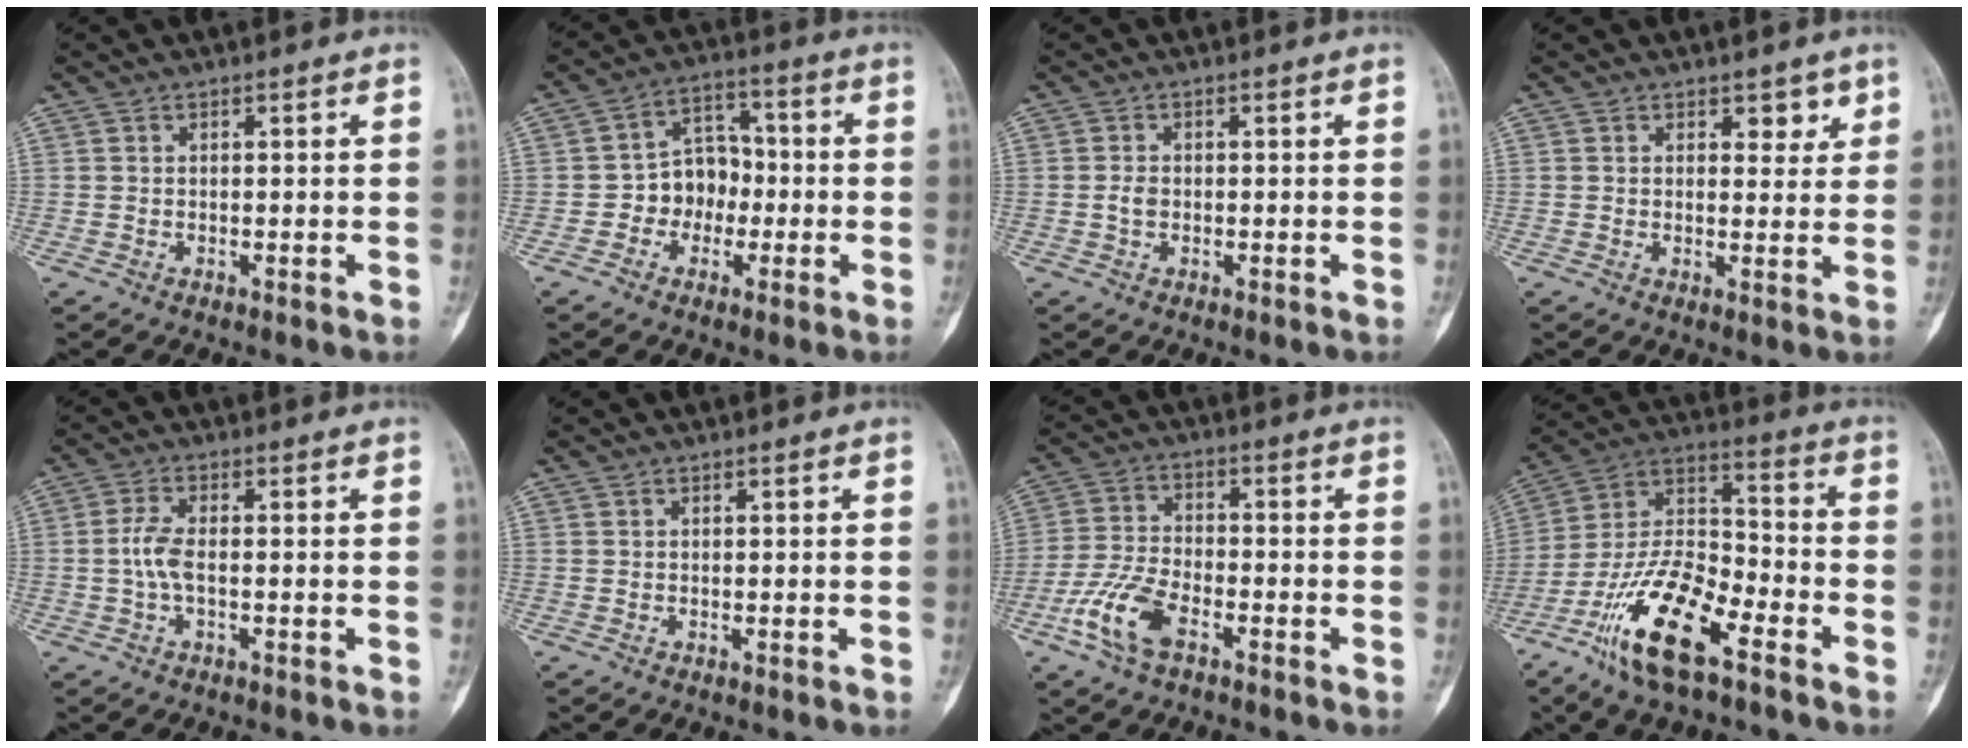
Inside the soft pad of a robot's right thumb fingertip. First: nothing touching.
{"total": 8.3, "force": [-1.7, 6.7, 4.6], "torque": [-0.029, 0.037, -0.041]}
{"total": 1.7, "force": [-0.3, 1.2, 1.1], "torque": [-0.021, 0.003, -0.007]}
{"total": 3.3, "force": [2.0, 2.0, 1.6], "torque": [0.009, -0.011, 0.026]}
{"total": 3.9, "force": [-0.4, 1.6, 3.5], "torque": [-0.080, 0.007, -0.013]}
{"total": 0.0}
{"total": 9.3, "force": [-4.8, 4.3, 6.7], "torque": [-0.151, 0.019, -0.095]}
{"total": 17.4, "force": [-10.0, 6.2, 12.8], "torque": [-0.242, 0.063, -0.192]}